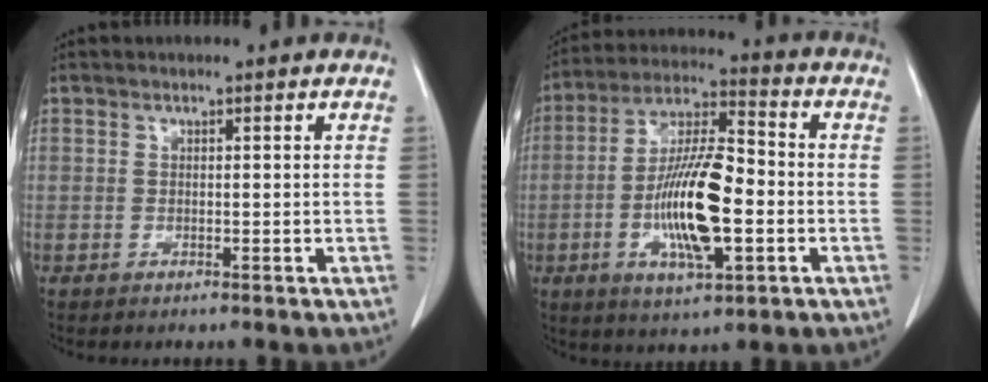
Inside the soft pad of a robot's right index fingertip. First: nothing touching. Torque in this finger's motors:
{"motor_torque": [2.14, 0.01, 0.48, 0.20]}